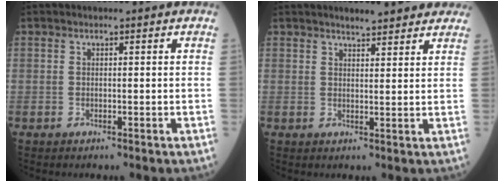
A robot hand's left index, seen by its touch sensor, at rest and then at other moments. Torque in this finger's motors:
{"motor_torque": [-0.02, 0.02, 0.01, 0.03]}